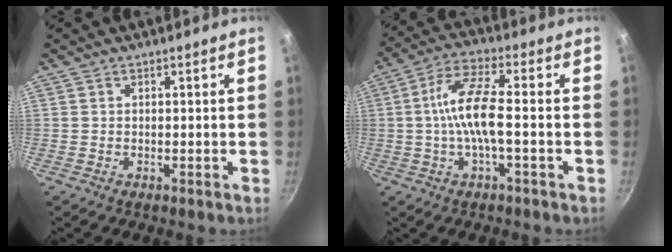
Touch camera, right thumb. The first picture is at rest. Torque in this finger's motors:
{"motor_torque": [1.03, 1.27, 1.60, -0.48, 0.30]}